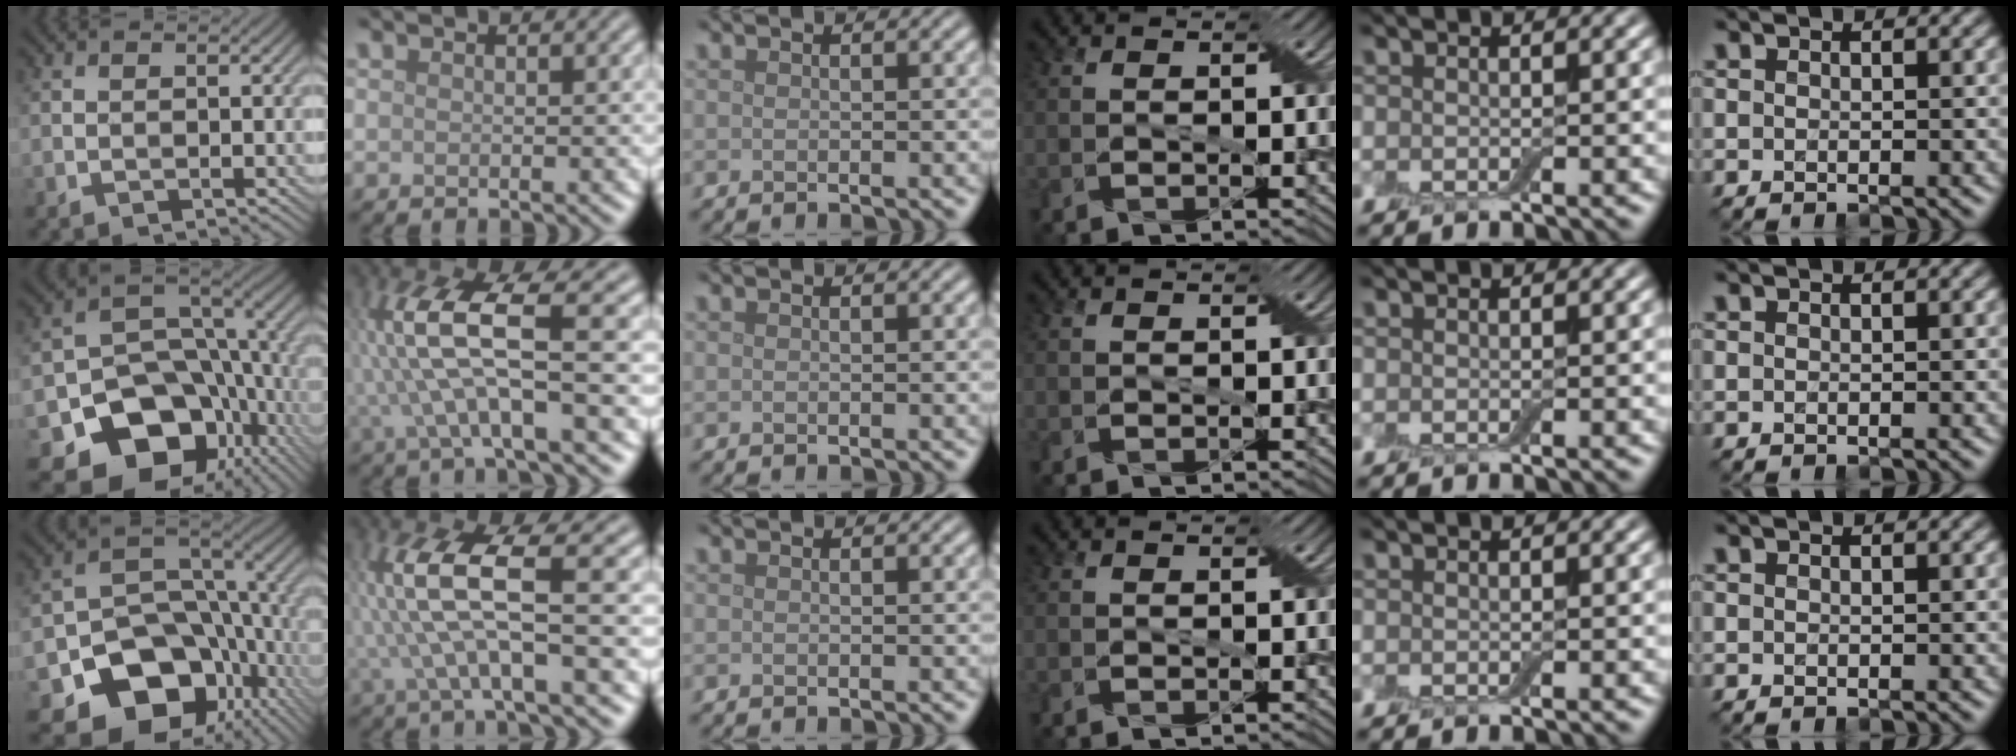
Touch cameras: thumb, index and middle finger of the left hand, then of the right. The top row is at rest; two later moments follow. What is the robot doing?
{"motion": "fold", "object": "bandage"}